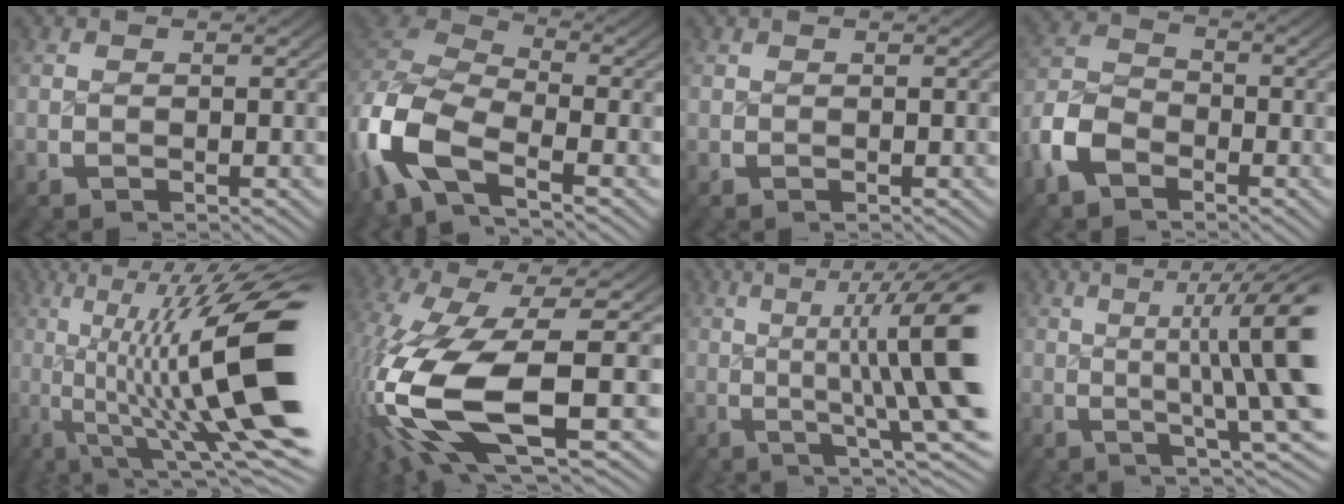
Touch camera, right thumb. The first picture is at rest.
{"total": 11.5, "force": [-1.6, 7.9, 8.2], "torque": [-0.207, -0.031, -0.015]}
{"total": 0.0}
{"total": 5.0, "force": [-1.5, 4.0, 2.7], "torque": [-0.063, -0.009, -0.027]}
{"total": 14.5, "force": [-0.2, 6.4, 13.0], "torque": [-0.208, -0.036, 0.015]}
{"total": 14.9, "force": [-1.8, 7.8, 12.5], "torque": [-0.311, -0.061, 0.021]}
{"total": 11.8, "force": [2.7, 5.2, 10.3], "torque": [-0.134, 0.002, 0.028]}
{"total": 10.6, "force": [2.5, 4.4, 9.3], "torque": [-0.112, 0.003, 0.027]}